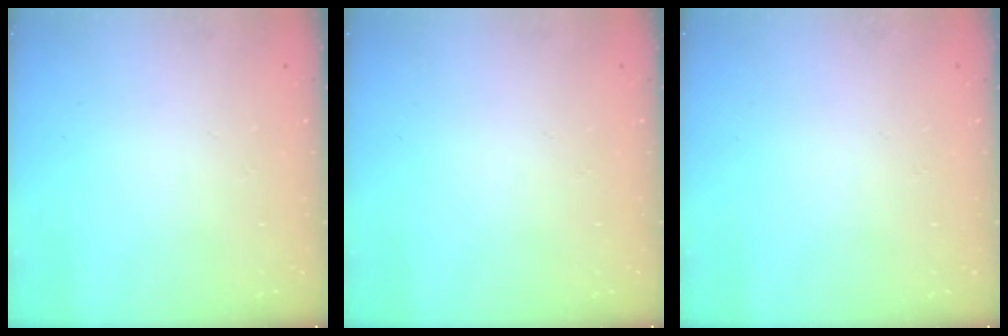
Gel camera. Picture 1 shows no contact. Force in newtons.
{"total": 0.0}
{"total": 0.0}